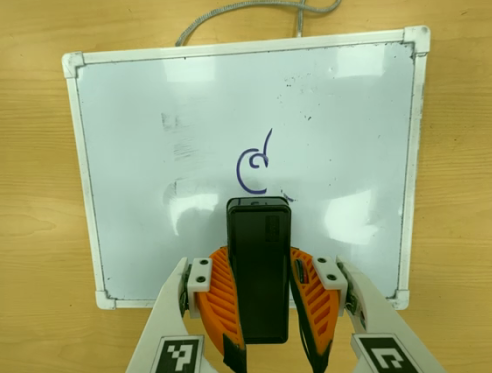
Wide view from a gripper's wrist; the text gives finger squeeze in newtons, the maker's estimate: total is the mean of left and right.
{"total": 9.2, "left": 7.6, "right": 10.8}